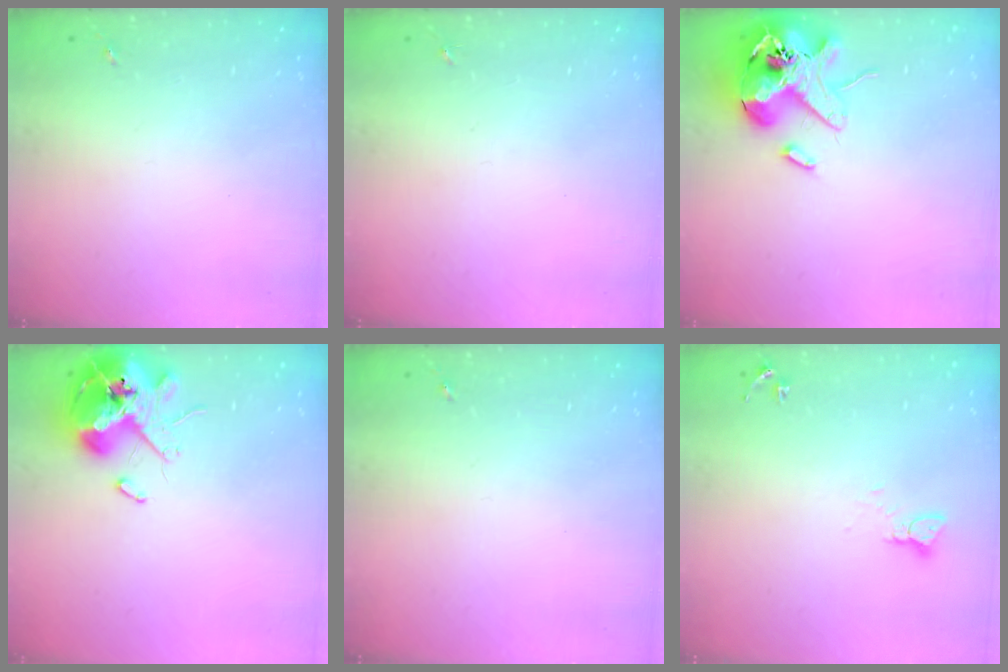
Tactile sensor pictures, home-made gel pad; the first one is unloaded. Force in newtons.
{"total": 0.0}
{"total": 14.4, "press": 14.2, "slide": 2.4}
{"total": 13.9, "press": 13.7, "slide": 2.2}
{"total": 0.0}
{"total": 2.1, "press": 2.1, "slide": 0.2}